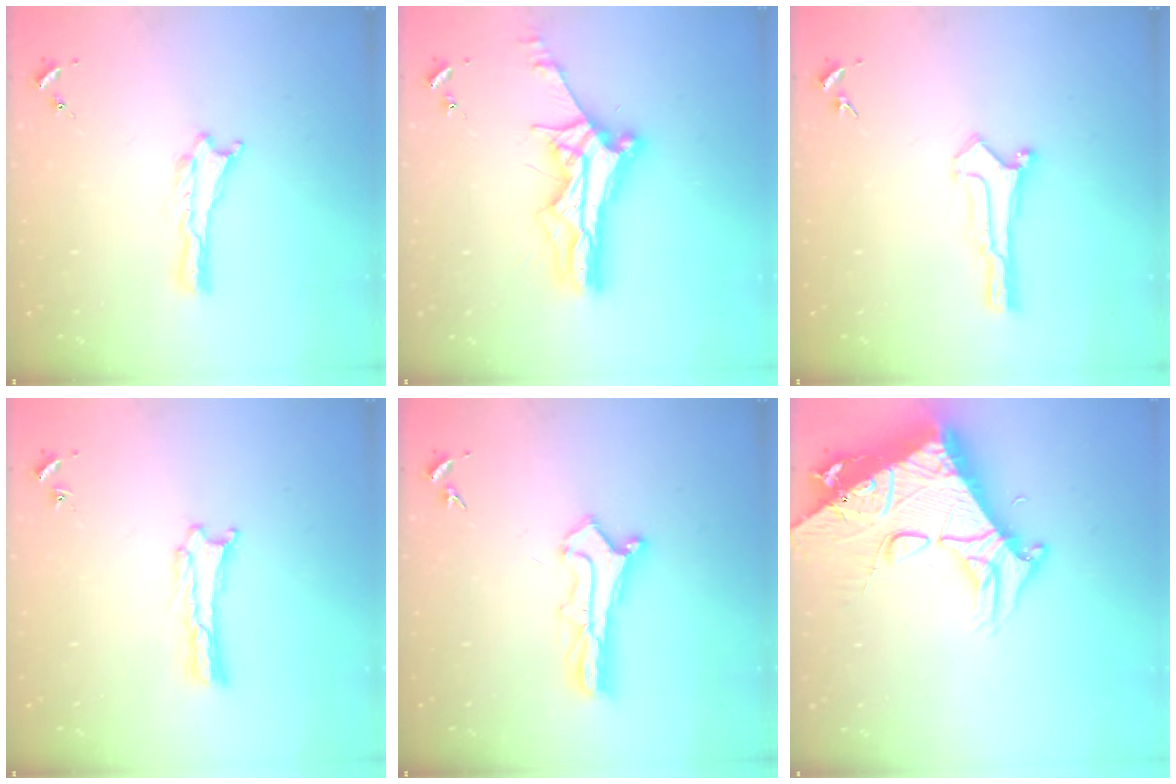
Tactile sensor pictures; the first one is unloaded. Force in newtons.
{"total": 10.9, "press": 10.8, "slide": 0.9}
{"total": 0.6, "press": 0.6, "slide": 0.0}
{"total": 0.8, "press": 0.8, "slide": 0.0}
{"total": 2.6, "press": 2.6, "slide": 0.2}
{"total": 15.1, "press": 15.0, "slide": 1.6}